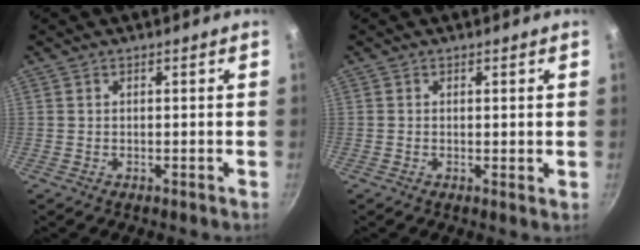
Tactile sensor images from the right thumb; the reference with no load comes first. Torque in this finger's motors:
{"motor_torque": [-0.15, 0.41, -0.49, -0.15, 0.08]}